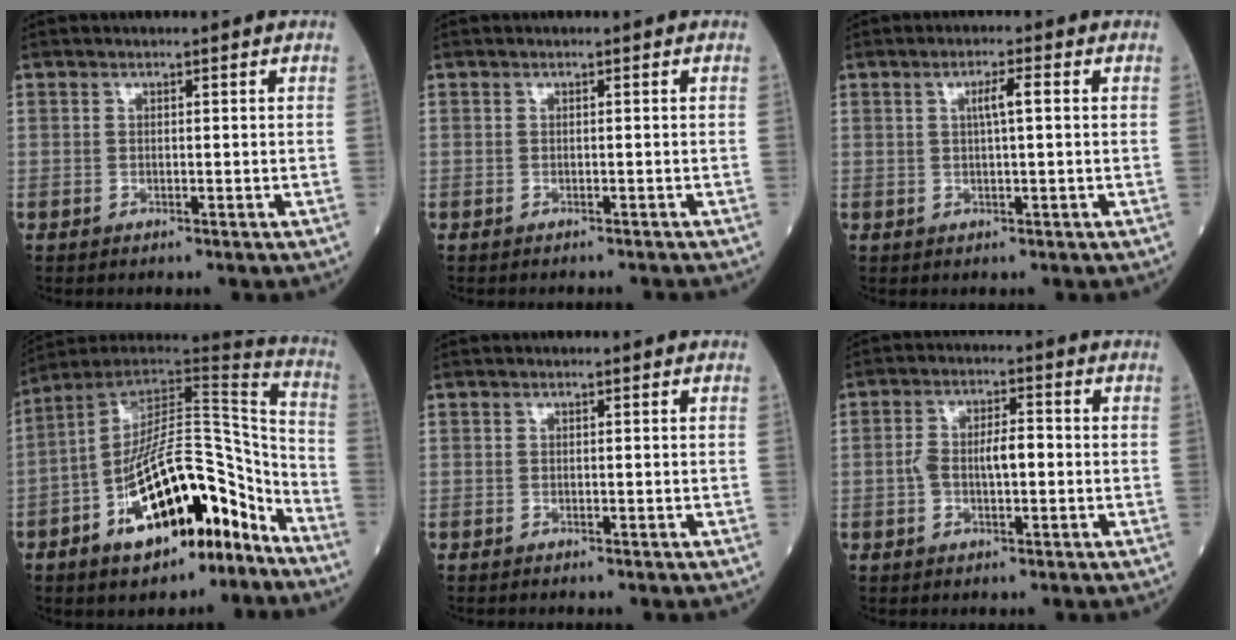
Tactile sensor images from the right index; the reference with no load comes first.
{"total": 2.2, "force": [-2.2, -0.1, 0.3], "torque": [-0.004, -0.006, -0.026]}
{"total": 2.9, "force": [0.6, 0.1, 2.8], "torque": [-0.050, 0.004, 0.010]}
{"total": 20.3, "force": [-10.3, 7.2, 15.9], "torque": [-0.250, 0.025, -0.156]}
{"total": 0.0}
{"total": 5.5, "force": [-0.4, 1.8, 5.2], "torque": [-0.106, 0.015, -0.006]}